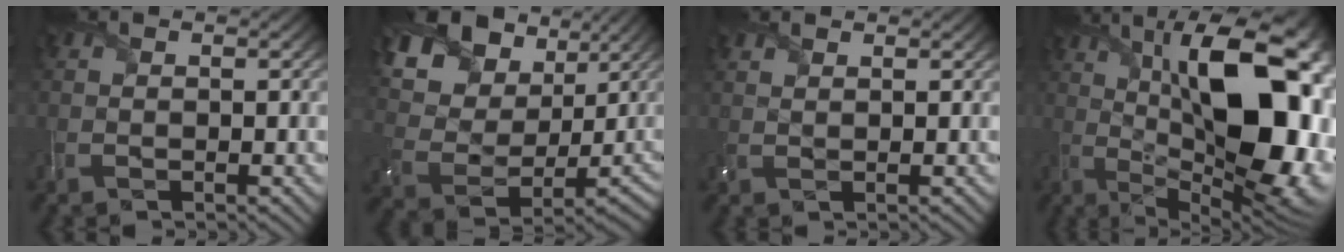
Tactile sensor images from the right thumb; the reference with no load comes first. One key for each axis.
{"total": 16.8, "fx": 9.5, "fy": 10.9, "fz": 8.6, "tx": -0.214, "ty": 0.033, "tz": 0.184}
{"total": 0.9, "fx": 0.9, "fy": 0.0, "fz": 0.4, "tx": -0.016, "ty": 0.002, "tz": 0.020}
{"total": 19.8, "fx": 3.3, "fy": 8.4, "fz": 17.6, "tx": -0.241, "ty": 0.033, "tz": 0.043}